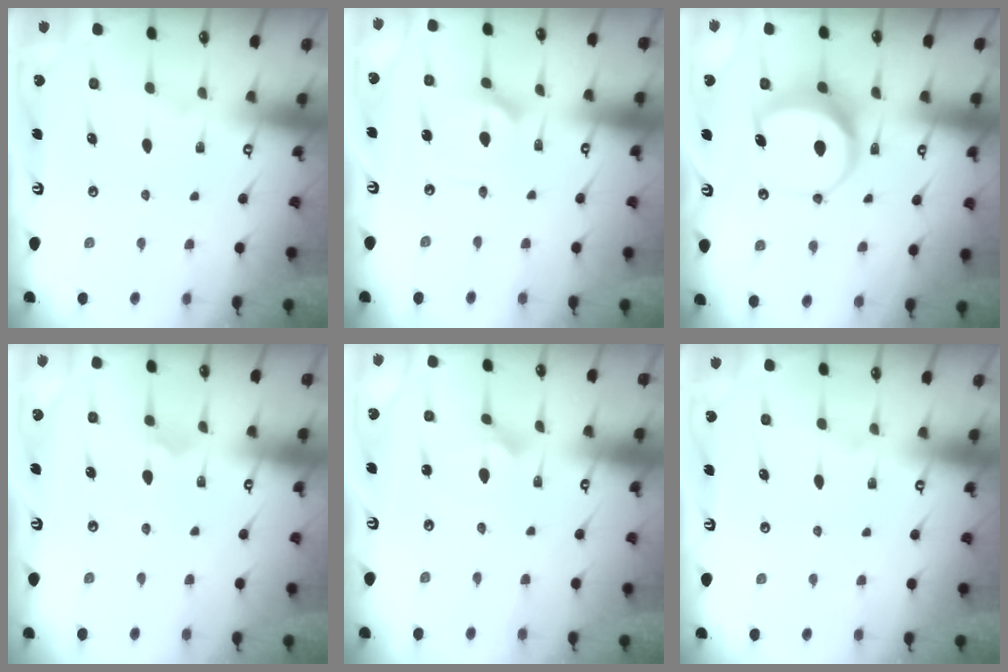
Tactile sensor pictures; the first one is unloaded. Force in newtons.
{"total": 5.8, "press": 5.8, "slide": 0.6}
{"total": 7.4, "press": 7.3, "slide": 0.9}
{"total": 2.7, "press": 2.7, "slide": 0.3}
{"total": 2.4, "press": 2.4, "slide": 0.1}
{"total": 0.0}